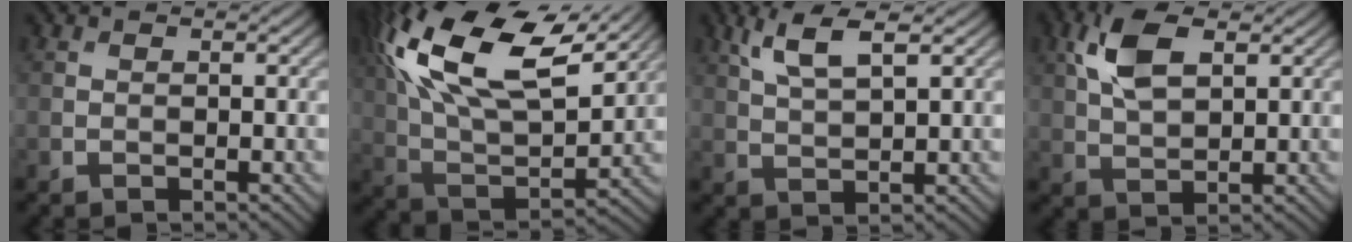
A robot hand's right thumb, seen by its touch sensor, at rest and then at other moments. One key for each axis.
{"total": 19.7, "fx": 9.8, "fy": 8.7, "fz": 14.6, "tx": -0.324, "ty": 0.041, "tz": 0.156}
{"total": 5.6, "fx": 3.1, "fy": 1.5, "fz": 4.4, "tx": -0.106, "ty": 0.006, "tz": 0.065}
{"total": 7.2, "fx": 2.9, "fy": 3.6, "fz": 5.6, "tx": -0.132, "ty": 0.011, "tz": 0.053}